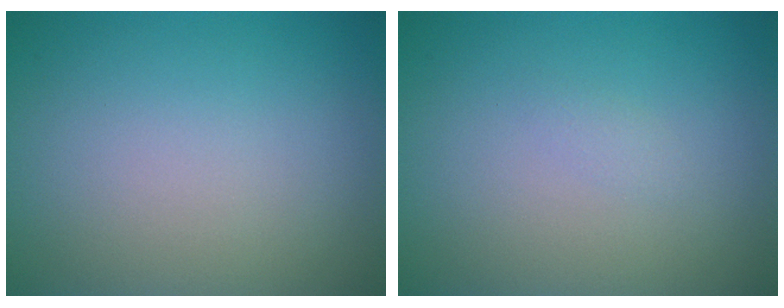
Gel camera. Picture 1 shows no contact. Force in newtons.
{"total": 0.5, "press": 0.5, "slide": 0.1}